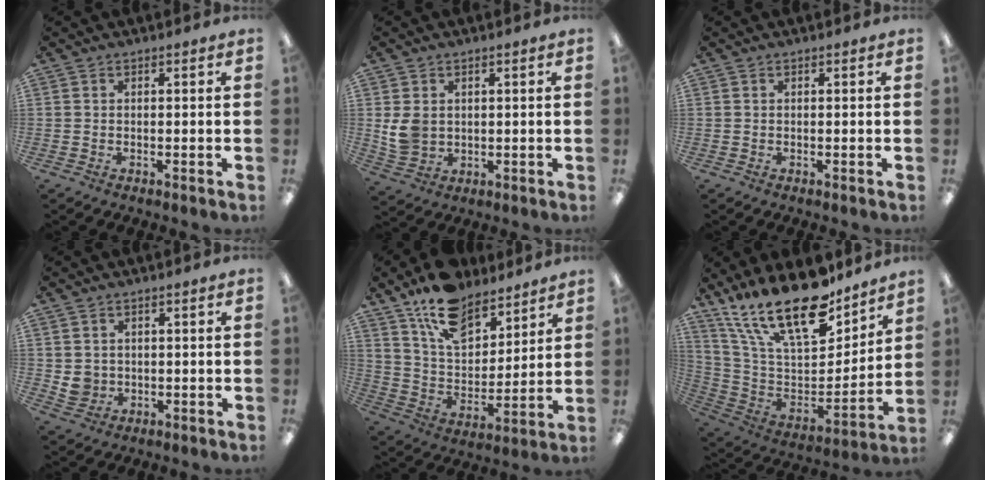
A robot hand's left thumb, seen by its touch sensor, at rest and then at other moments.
{"total": 6.0, "force": [1.4, 5.1, 3.0], "torque": [-0.064, 0.005, 0.028]}
{"total": 0.0}
{"total": 3.6, "force": [1.0, 3.4, 0.8], "torque": [-0.012, 0.003, 0.021]}
{"total": 15.6, "force": [12.1, 7.6, 6.3], "torque": [-0.118, -0.071, 0.224]}
{"total": 23.4, "force": [17.4, 8.9, 12.9], "torque": [-0.239, -0.118, 0.307]}